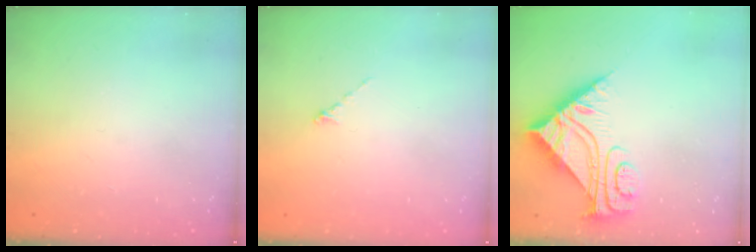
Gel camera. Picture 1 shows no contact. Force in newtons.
{"total": 0.0}
{"total": 9.3, "press": 9.2, "slide": 0.9}